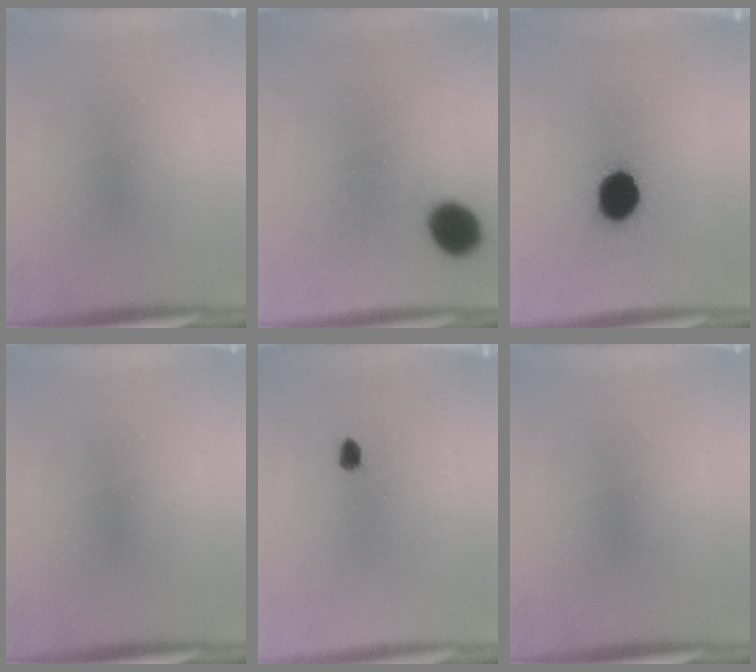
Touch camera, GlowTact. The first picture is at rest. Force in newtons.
{"total": 8.1}
{"total": 14.9}
{"total": 0.0}
{"total": 1.5}
{"total": 0.0}